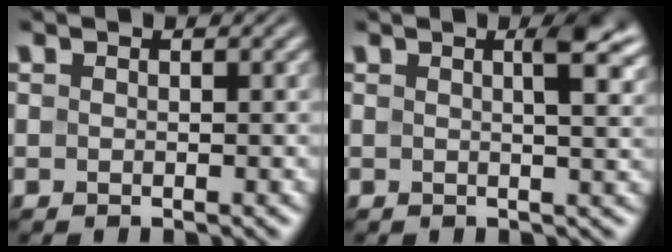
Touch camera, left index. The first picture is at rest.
{"total": 4.0, "force": [1.7, 1.1, 3.4], "torque": [-0.036, 0.008, 0.018]}